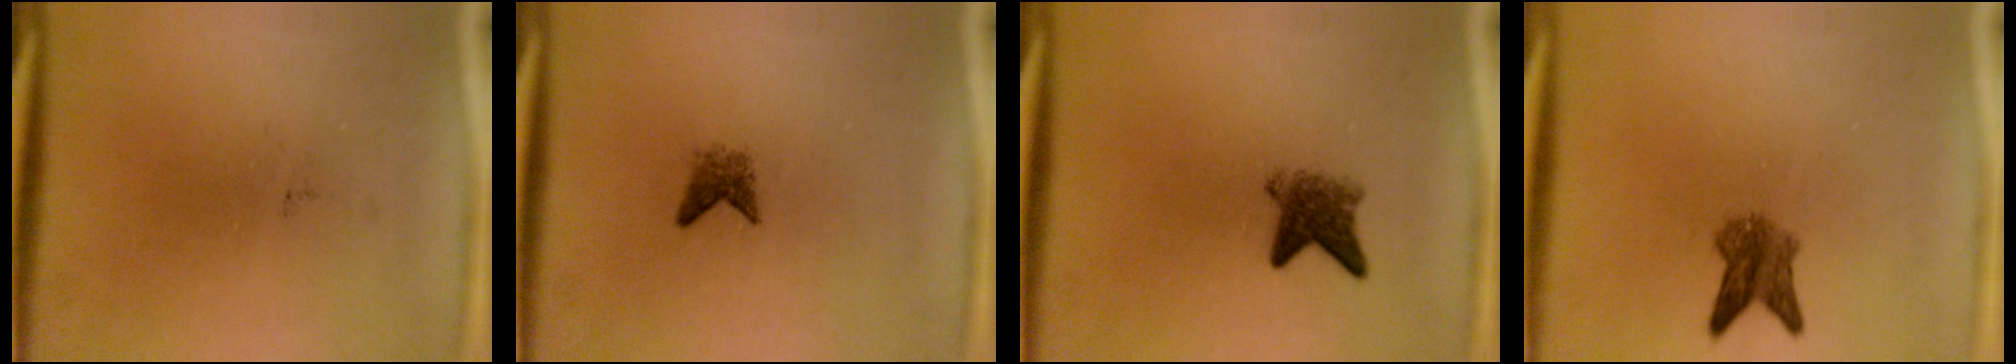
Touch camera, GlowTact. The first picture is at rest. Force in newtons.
{"total": 1.6}
{"total": 3.8}
{"total": 4.0}